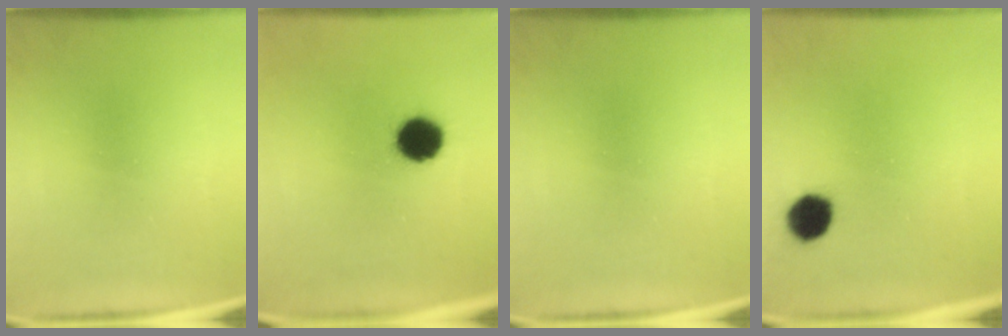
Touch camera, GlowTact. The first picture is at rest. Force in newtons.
{"total": 9.0}
{"total": 0.0}
{"total": 6.2}